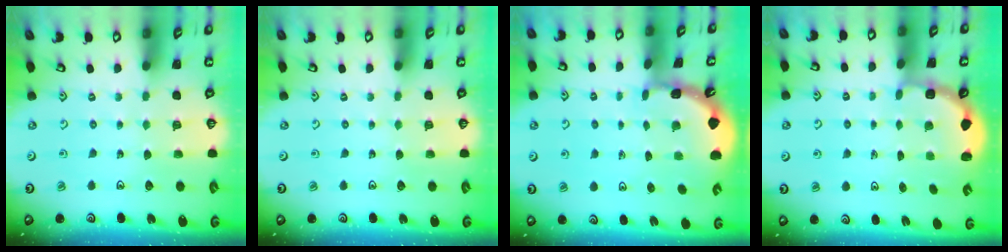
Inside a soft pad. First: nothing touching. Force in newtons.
{"total": 0.0}
{"total": 1.8, "press": 1.8, "slide": 0.2}
{"total": 3.0, "press": 2.3, "slide": 1.8}